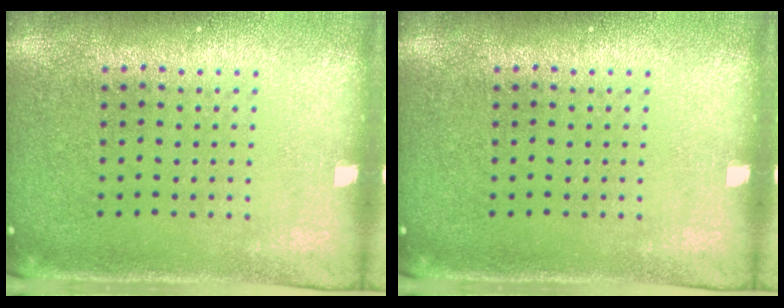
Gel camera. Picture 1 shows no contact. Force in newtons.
{"total": 0.0}